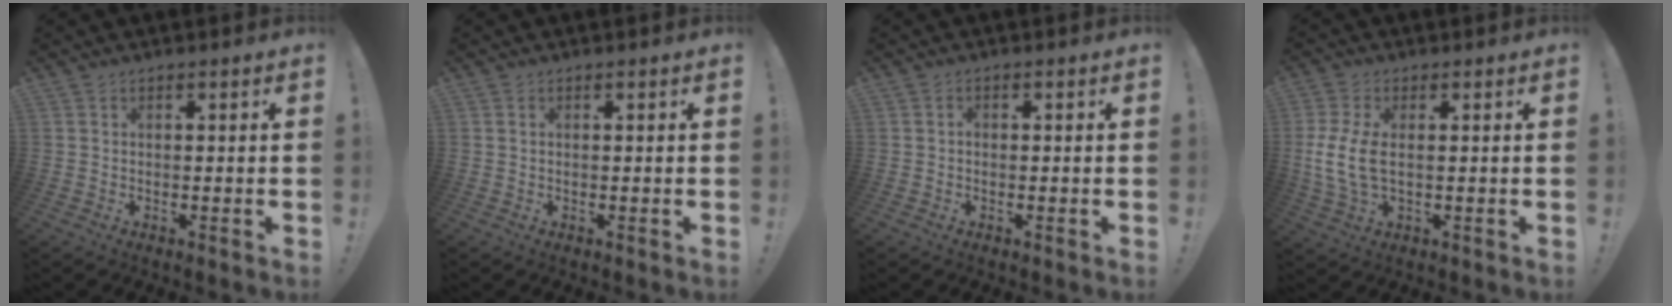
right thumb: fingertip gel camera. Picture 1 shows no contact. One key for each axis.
{"total": 0.0}
{"total": 0.8, "fx": -0.5, "fy": 0.6, "fz": 0.2, "tx": -0.007, "ty": 0.004, "tz": -0.009}
{"total": 9.0, "fx": 0.2, "fy": 4.4, "fz": 7.9, "tx": -0.164, "ty": -0.014, "tz": 0.006}